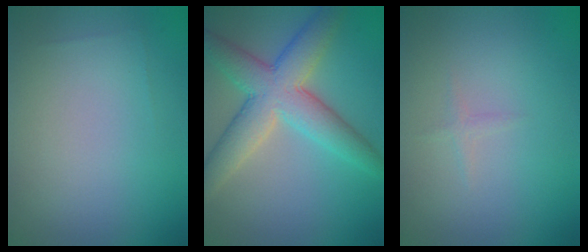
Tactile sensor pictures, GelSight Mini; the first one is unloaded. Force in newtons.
{"total": 7.0, "press": 7.0, "slide": 0.2}
{"total": 0.6, "press": 0.6, "slide": 0.0}